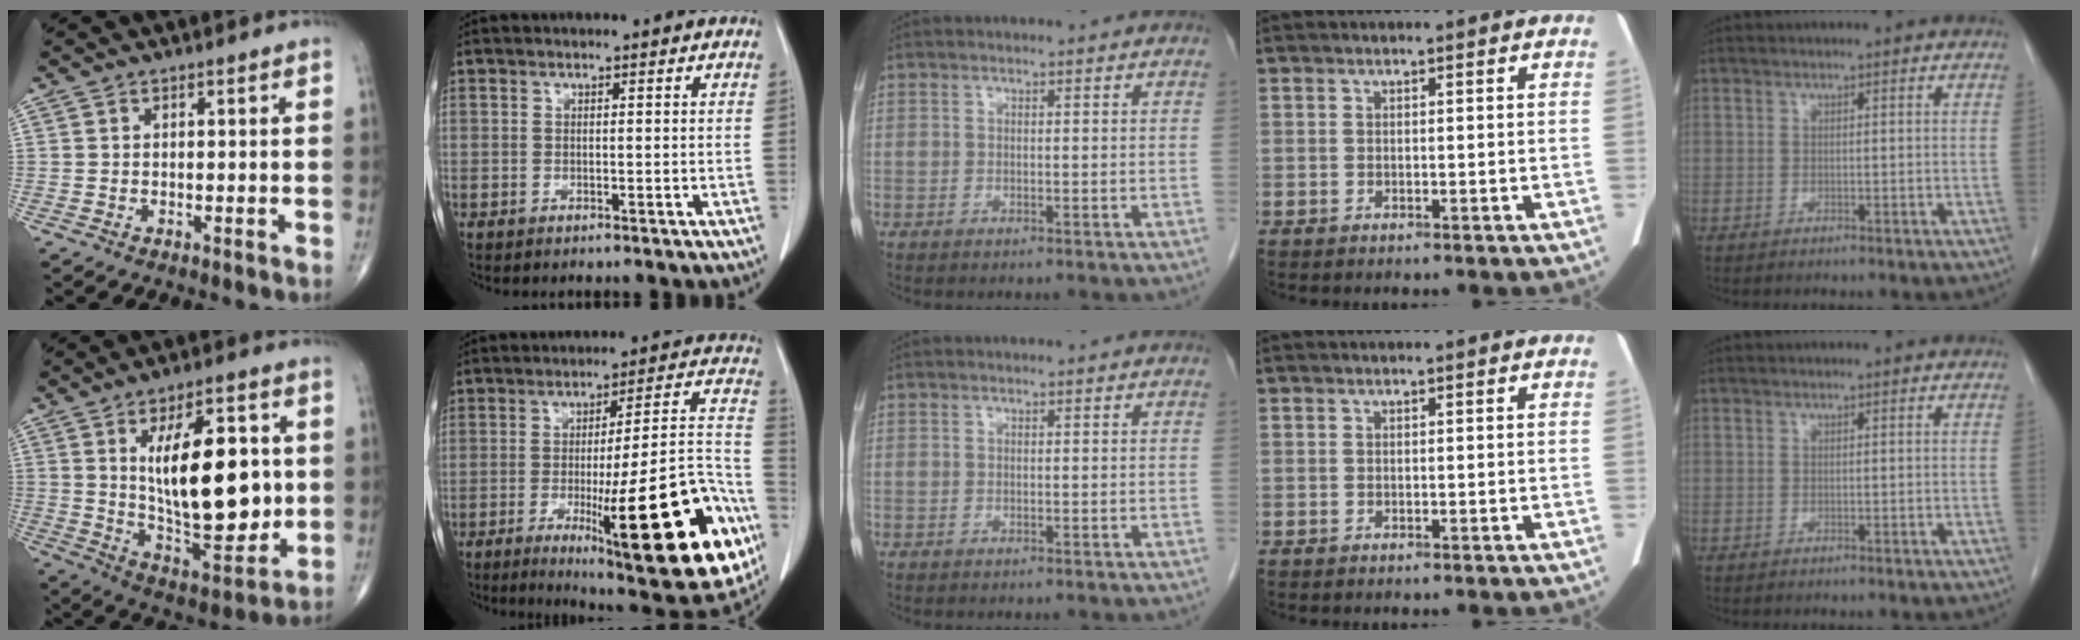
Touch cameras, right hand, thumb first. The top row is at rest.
{"thumb": {"total": 22.1, "force": [2.7, 10.2, 19.4], "torque": [-0.266, -0.025, 0.056]}, "index": {"total": 26.2, "force": [-9.5, 3.8, 24.1], "torque": [-0.262, -0.006, -0.127]}}